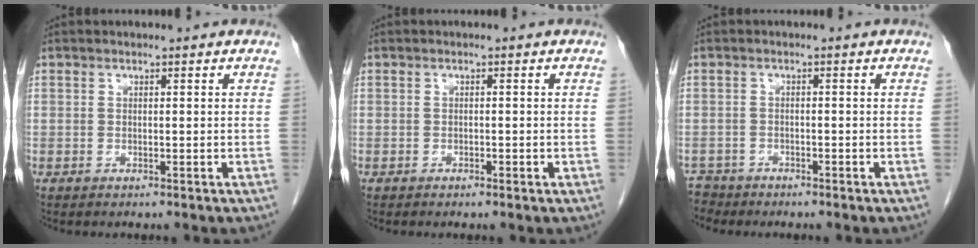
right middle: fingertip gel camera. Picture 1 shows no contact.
{"total": 0.6, "force": [-0.3, 0.2, 0.5], "torque": [-0.008, 0.002, -0.003]}
{"total": 2.5, "force": [-2.2, 0.7, -0.9], "torque": [0.016, -0.004, -0.043]}